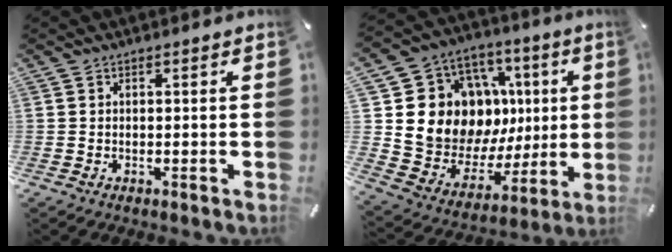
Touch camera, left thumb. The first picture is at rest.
{"total": 17.5, "force": [4.4, 15.0, 7.9], "torque": [-0.130, -0.046, 0.106]}